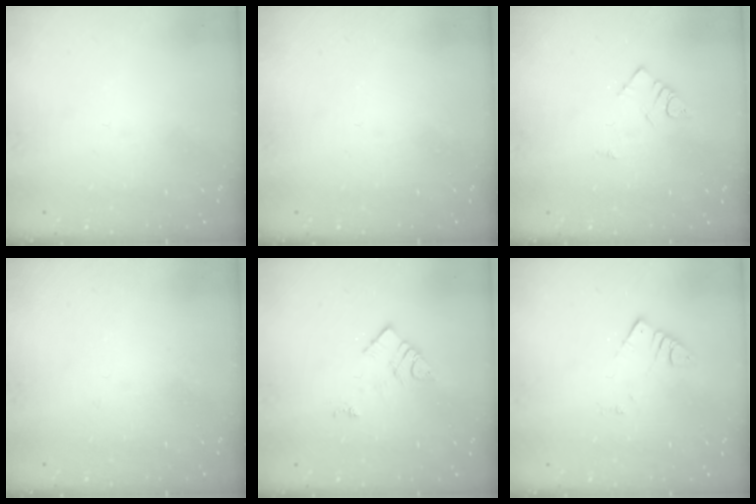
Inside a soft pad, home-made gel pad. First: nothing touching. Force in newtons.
{"total": 0.0}
{"total": 4.3, "press": 4.2, "slide": 0.7}
{"total": 2.8, "press": 2.8, "slide": 0.4}
{"total": 8.3, "press": 8.2, "slide": 0.5}
{"total": 2.8, "press": 2.7, "slide": 0.3}